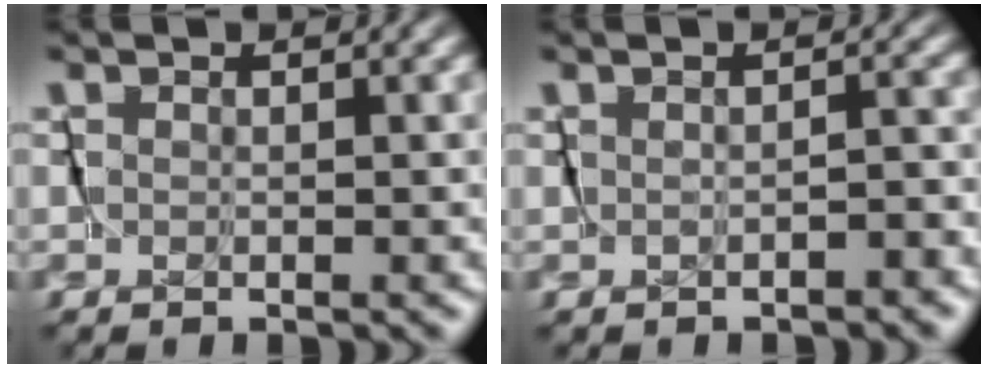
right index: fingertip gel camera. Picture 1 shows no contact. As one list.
[{"total": 0.9, "force": [-0.8, 0.0, -0.3], "torque": [0.011, 0.007, -0.020]}]